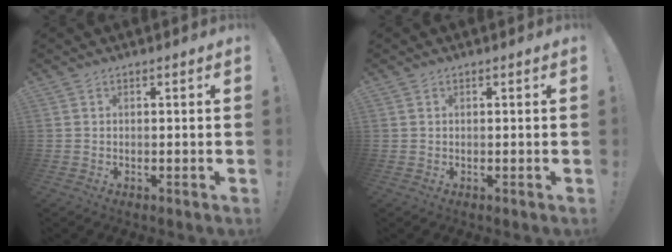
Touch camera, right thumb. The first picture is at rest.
{"total": 0.0}